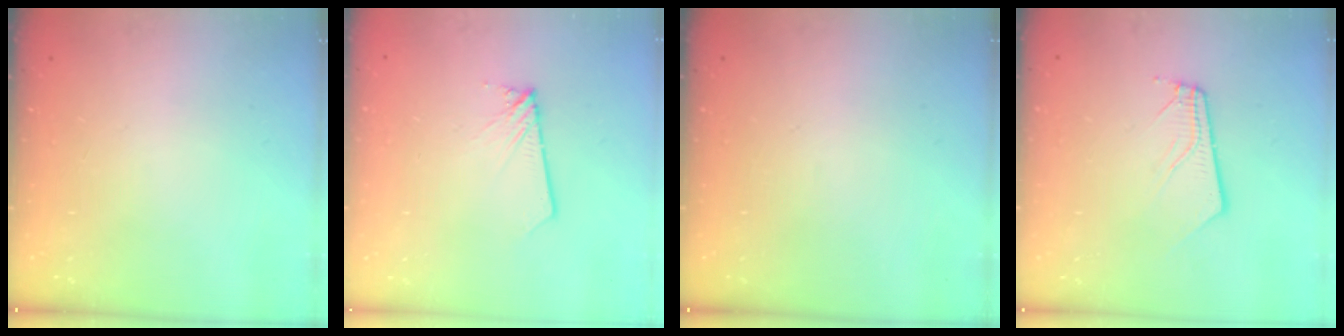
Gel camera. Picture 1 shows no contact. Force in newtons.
{"total": 1.9, "press": 1.9, "slide": 0.1}
{"total": 0.0}
{"total": 3.8, "press": 3.8, "slide": 0.3}